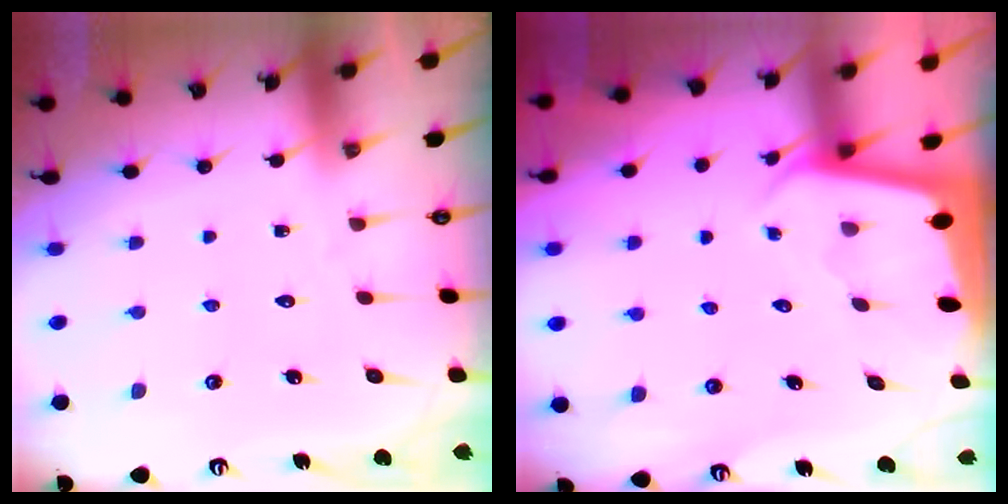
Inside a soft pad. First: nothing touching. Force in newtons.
{"total": 1.8, "press": 1.8, "slide": 0.1}